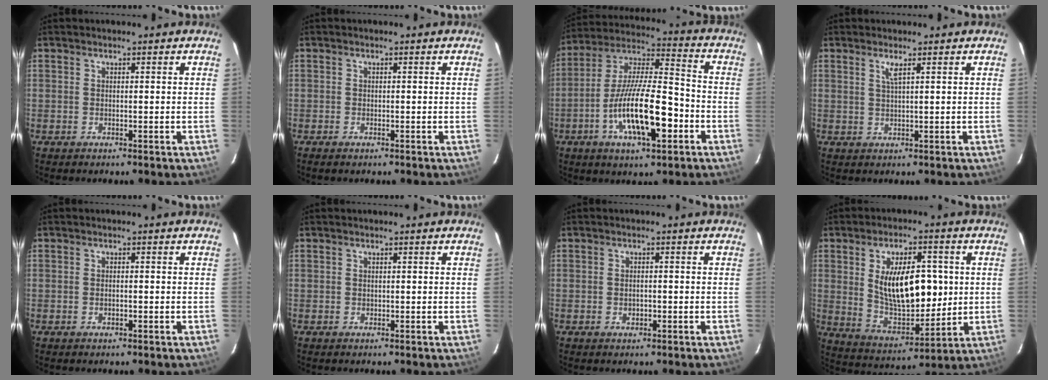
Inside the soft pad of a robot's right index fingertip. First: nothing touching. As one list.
[{"total": 0.9, "force": [-0.7, 0.5, 0.4], "torque": [-0.009, -0.004, -0.014]}, {"total": 17.4, "force": [-6.3, 5.1, 15.4], "torque": [-0.289, -0.005, -0.112]}, {"total": 1.8, "force": [1.0, -0.2, 1.5], "torque": [-0.029, -0.001, 0.019]}, {"total": 0.7, "force": [-0.3, 0.4, 0.5], "torque": [-0.010, 0.000, -0.005]}, {"total": 0.0}, {"total": 1.4, "force": [-0.4, 1.0, 0.8], "torque": [-0.014, 0.001, -0.006]}, {"total": 15.8, "force": [2.4, 7.9, 13.5], "torque": [-0.230, -0.004, 0.057]}]